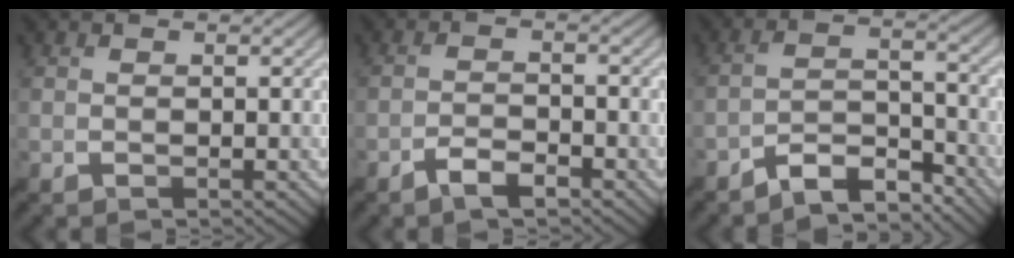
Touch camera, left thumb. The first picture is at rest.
{"total": 3.0, "force": [-2.3, 0.8, 1.8], "torque": [-0.033, 0.001, -0.048]}
{"total": 6.3, "force": [-5.4, 1.9, 2.6], "torque": [-0.042, 0.002, -0.105]}